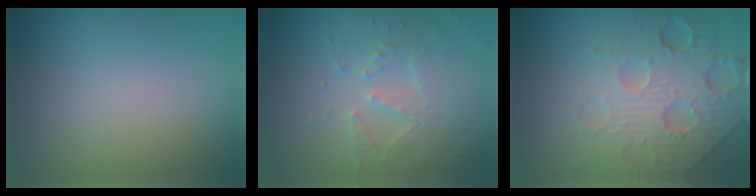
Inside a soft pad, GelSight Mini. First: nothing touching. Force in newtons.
{"total": 4.1, "press": 3.6, "slide": 2.1}
{"total": 8.2, "press": 5.9, "slide": 5.7}